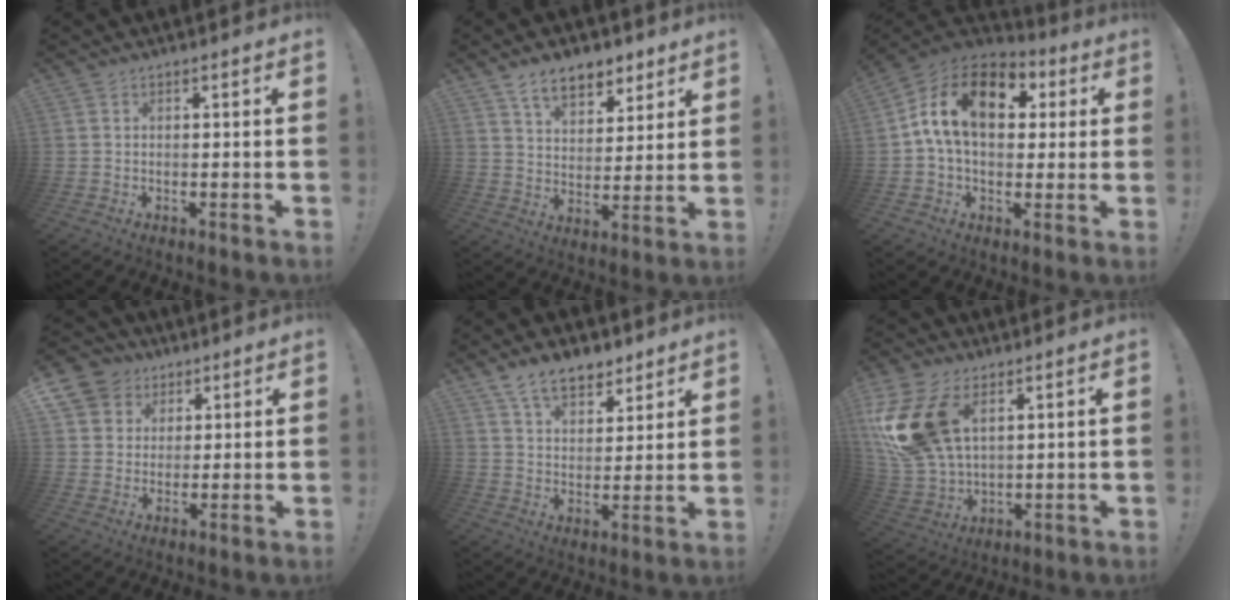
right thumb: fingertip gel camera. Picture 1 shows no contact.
{"total": 11.1, "force": [7.4, 6.4, 5.3], "torque": [-0.065, -0.044, 0.138]}
{"total": 17.4, "force": [4.5, 11.2, 12.6], "torque": [-0.210, 0.002, 0.075]}
{"total": 8.9, "force": [3.9, 7.8, 1.9], "torque": [-0.021, -0.027, 0.079]}
{"total": 10.8, "force": [7.8, 5.9, 4.7], "torque": [-0.067, -0.044, 0.148]}
{"total": 21.5, "force": [7.0, 13.6, 15.1], "torque": [-0.302, -0.031, 0.134]}